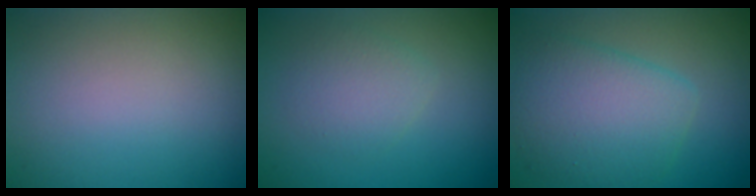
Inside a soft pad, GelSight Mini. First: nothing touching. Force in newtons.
{"total": 2.3, "press": 2.3, "slide": 0.1}
{"total": 5.8, "press": 5.8, "slide": 0.1}